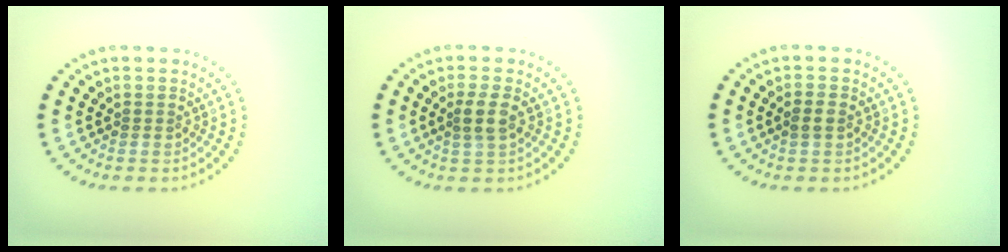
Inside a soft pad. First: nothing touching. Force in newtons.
{"total": 2.0, "press": 1.8, "slide": 0.9}
{"total": 1.3, "press": 1.3, "slide": 0.0}